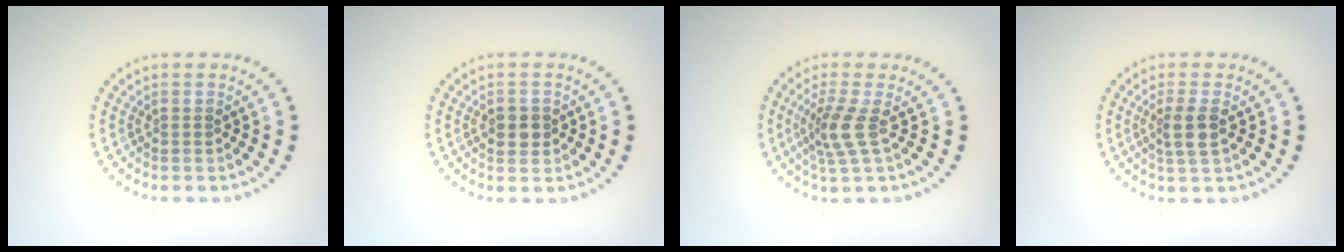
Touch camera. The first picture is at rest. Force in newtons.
{"total": 1.9, "press": 1.9, "slide": 0.3}
{"total": 2.9, "press": 2.2, "slide": 2.0}
{"total": 2.3, "press": 2.1, "slide": 1.1}